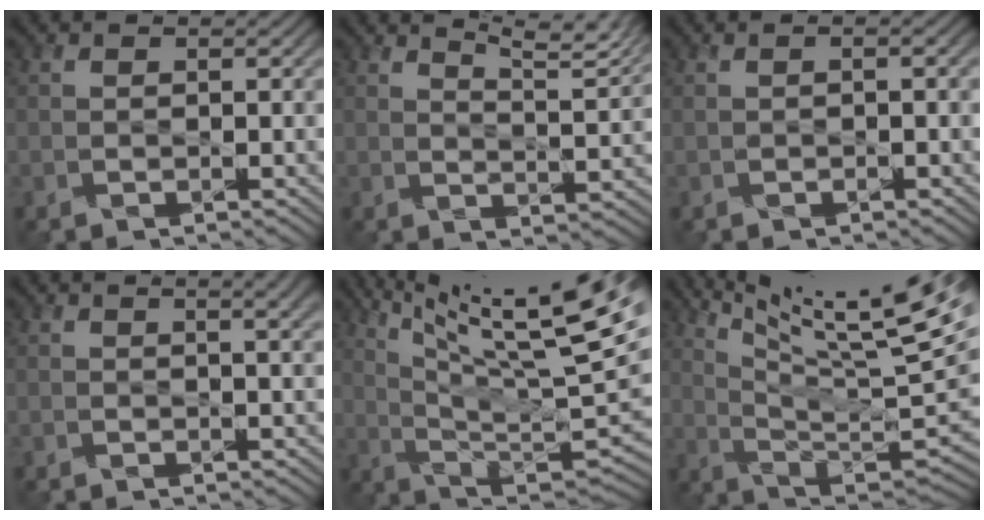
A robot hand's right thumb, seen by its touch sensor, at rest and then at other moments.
{"total": 7.3, "force": [5.5, 1.2, 4.6], "torque": [-0.074, -0.004, 0.082]}
{"total": 1.1, "force": [-0.2, 0.2, 1.0], "torque": [-0.017, 0.000, -0.004]}
{"total": 3.2, "force": [1.7, 0.9, 2.6], "torque": [-0.029, 0.007, 0.010]}
{"total": 20.4, "force": [12.4, 4.0, 15.8], "torque": [-0.253, 0.003, 0.195]}
{"total": 18.7, "force": [12.0, 3.3, 13.9], "torque": [-0.226, -0.007, 0.193]}